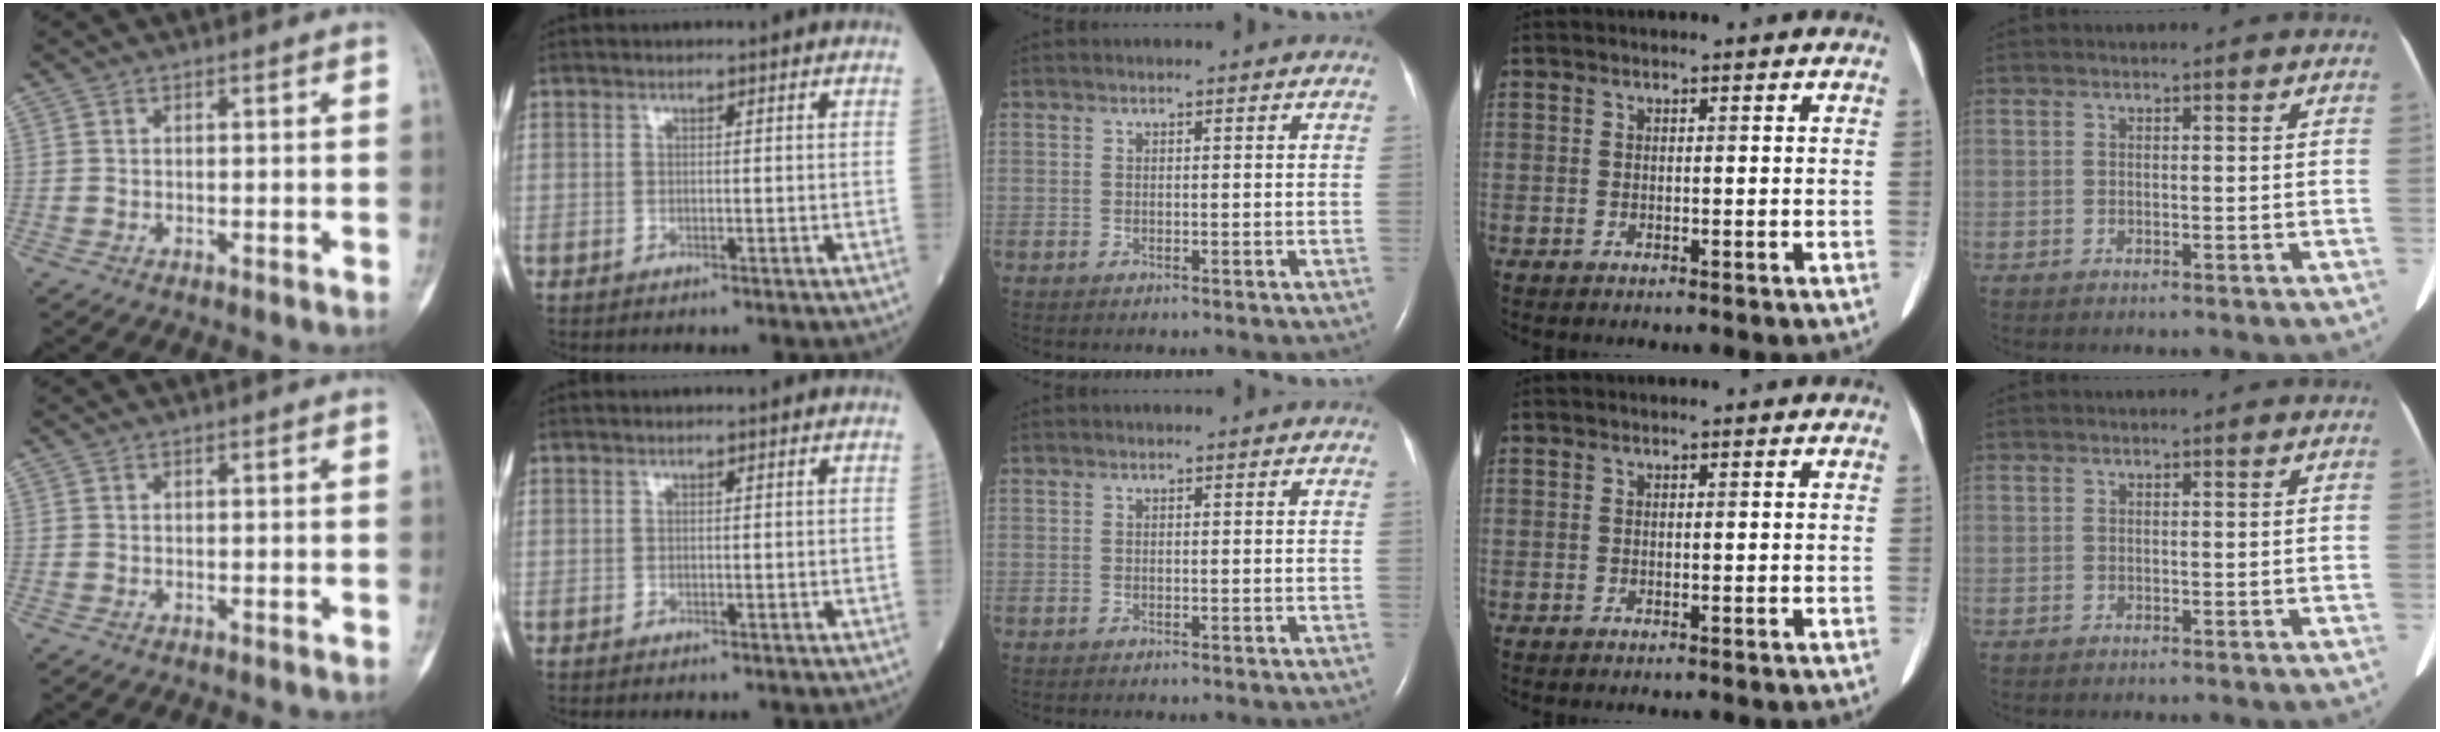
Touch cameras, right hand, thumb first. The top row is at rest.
{}